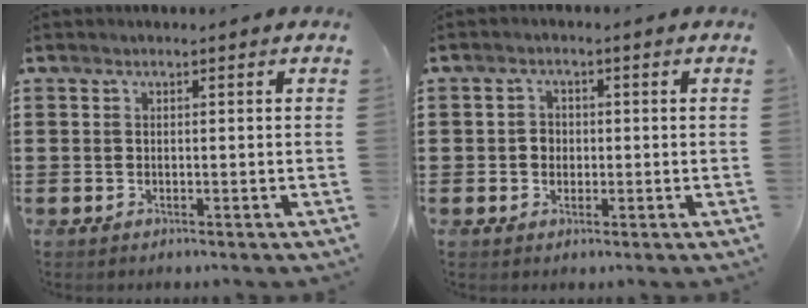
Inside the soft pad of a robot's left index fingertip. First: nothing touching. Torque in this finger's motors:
{"motor_torque": [0.41, 0.31, 0.16, 0.04]}